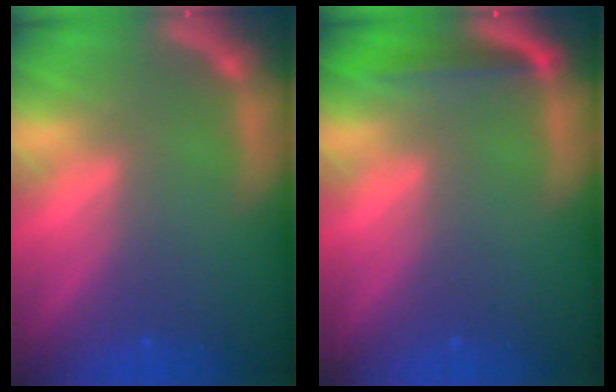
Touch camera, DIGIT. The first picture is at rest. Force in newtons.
{"total": 2.5}